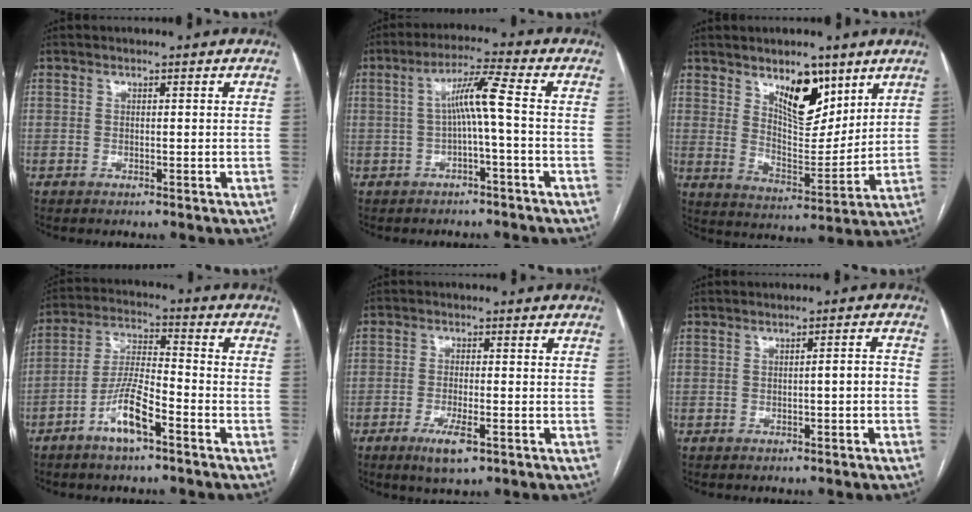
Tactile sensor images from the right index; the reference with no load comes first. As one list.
[{"total": 6.1, "force": [-0.4, -0.6, 6.0], "torque": [-0.108, 0.023, -0.004]}, {"total": 10.1, "force": [6.1, 4.1, 6.9], "torque": [-0.116, -0.007, 0.113]}, {"total": 8.7, "force": [-4.8, 1.7, 7.0], "torque": [-0.146, 0.004, -0.091]}, {"total": 5.0, "force": [-2.6, 1.1, 4.1], "torque": [-0.080, -0.007, -0.042]}, {"total": 2.1, "force": [-0.6, 0.3, 2.0], "torque": [-0.024, 0.005, -0.010]}]